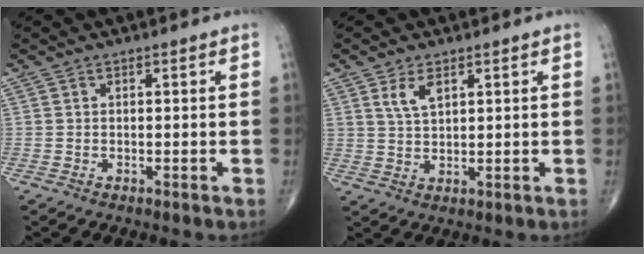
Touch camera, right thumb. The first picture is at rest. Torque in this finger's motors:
{"motor_torque": [0.02, 0.05, 0.37, 0.36, 0.01]}